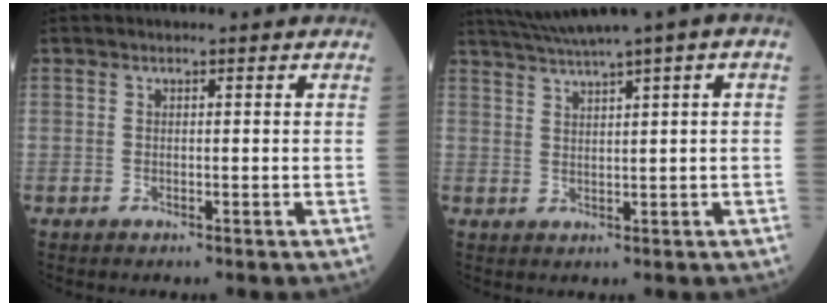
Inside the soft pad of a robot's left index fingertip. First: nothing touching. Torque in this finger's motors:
{"motor_torque": [0.79, -0.82, 0.39, 0.12]}